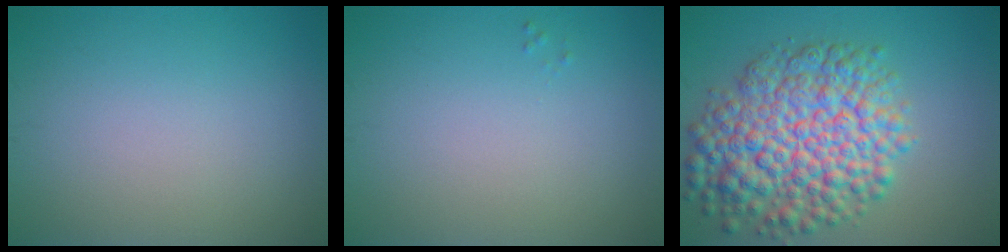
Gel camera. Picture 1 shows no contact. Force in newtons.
{"total": 0.0}
{"total": 9.9, "press": 9.9, "slide": 0.3}